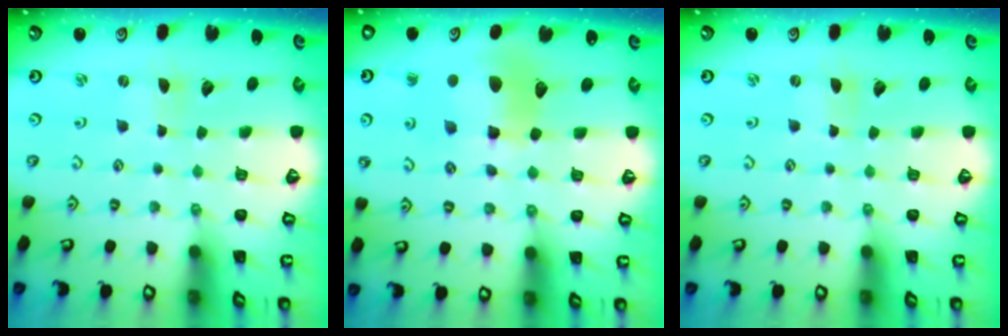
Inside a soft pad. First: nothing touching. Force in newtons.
{"total": 12.2, "press": 12.1, "slide": 1.5}
{"total": 0.0}